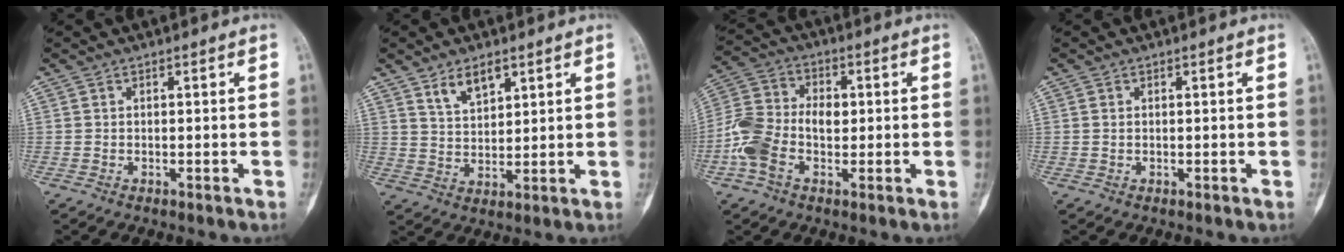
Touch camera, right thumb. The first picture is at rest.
{"total": 5.9, "force": [3.8, 2.9, 3.5], "torque": [-0.048, -0.026, 0.076]}
{"total": 11.0, "force": [-1.3, 7.1, 8.2], "torque": [-0.168, 0.032, -0.031]}
{"total": 0.6, "force": [0.2, 0.4, 0.5], "torque": [-0.014, 0.003, 0.005]}